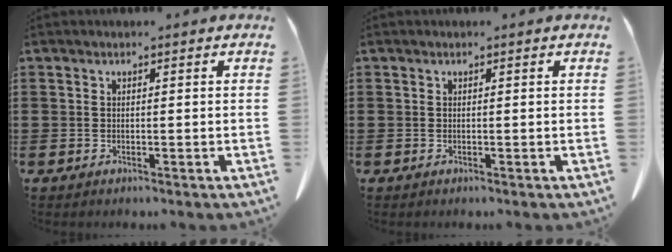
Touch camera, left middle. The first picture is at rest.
{"total": 0.0}